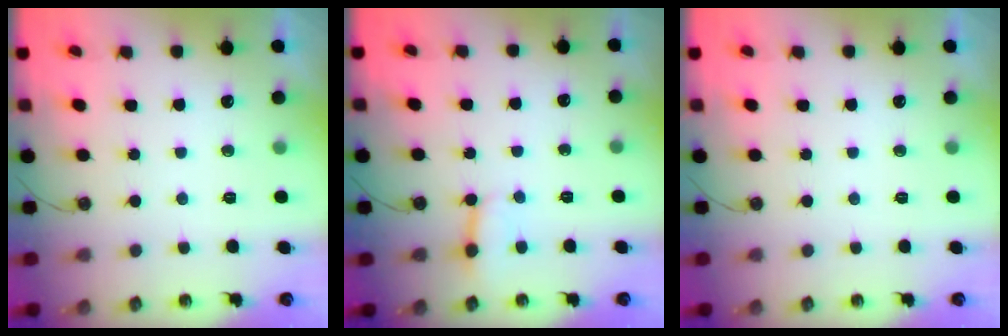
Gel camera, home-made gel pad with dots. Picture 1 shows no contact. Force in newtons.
{"total": 2.9, "press": 2.8, "slide": 0.5}
{"total": 0.0}